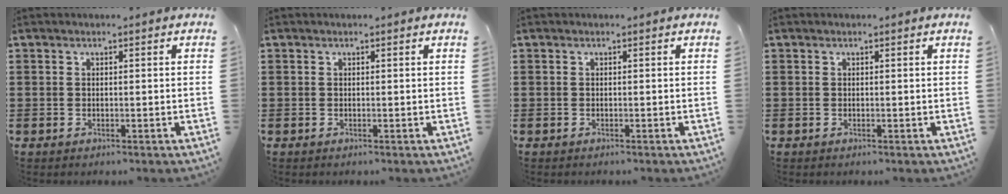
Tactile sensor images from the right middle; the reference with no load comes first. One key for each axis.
{"total": 0.0}
{"total": 0.0}
{"total": 0.0}